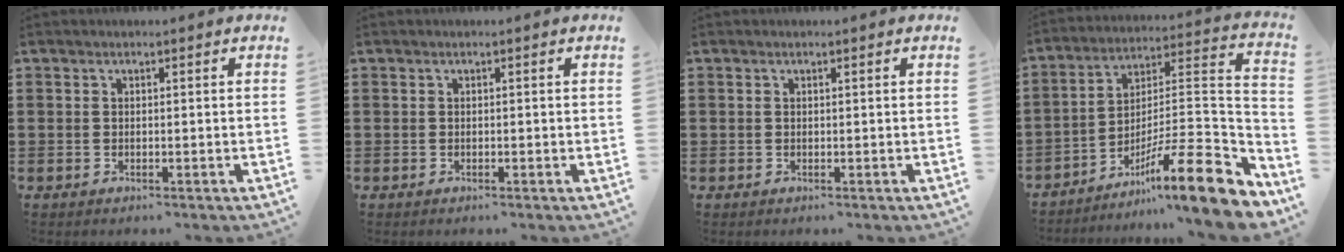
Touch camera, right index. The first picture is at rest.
{"total": 0.0}
{"total": 0.0}
{"total": 14.0, "force": [-8.8, 1.8, 10.7], "torque": [-0.148, 0.014, -0.154]}